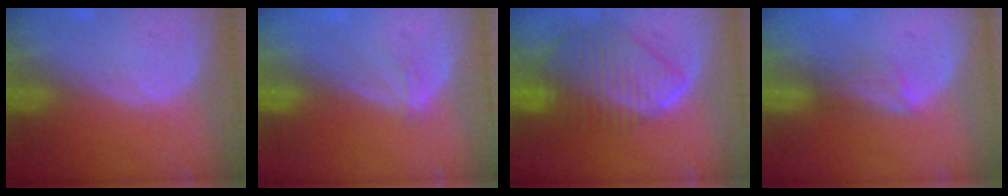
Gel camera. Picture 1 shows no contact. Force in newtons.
{"total": 1.5, "press": 1.1, "slide": 1.0}
{"total": 10.0, "press": 8.7, "slide": 4.9}
{"total": 2.8, "press": 2.5, "slide": 1.4}